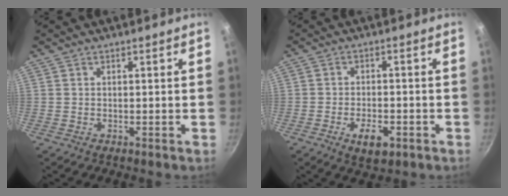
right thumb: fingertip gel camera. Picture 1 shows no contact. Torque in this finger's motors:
{"motor_torque": [-0.02, 0.03, -0.04, -0.12, 0.10]}